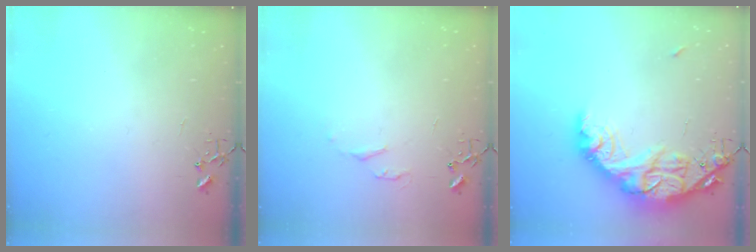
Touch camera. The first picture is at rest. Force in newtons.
{"total": 4.5, "press": 4.5, "slide": 0.7}
{"total": 20.6, "press": 20.5, "slide": 1.6}